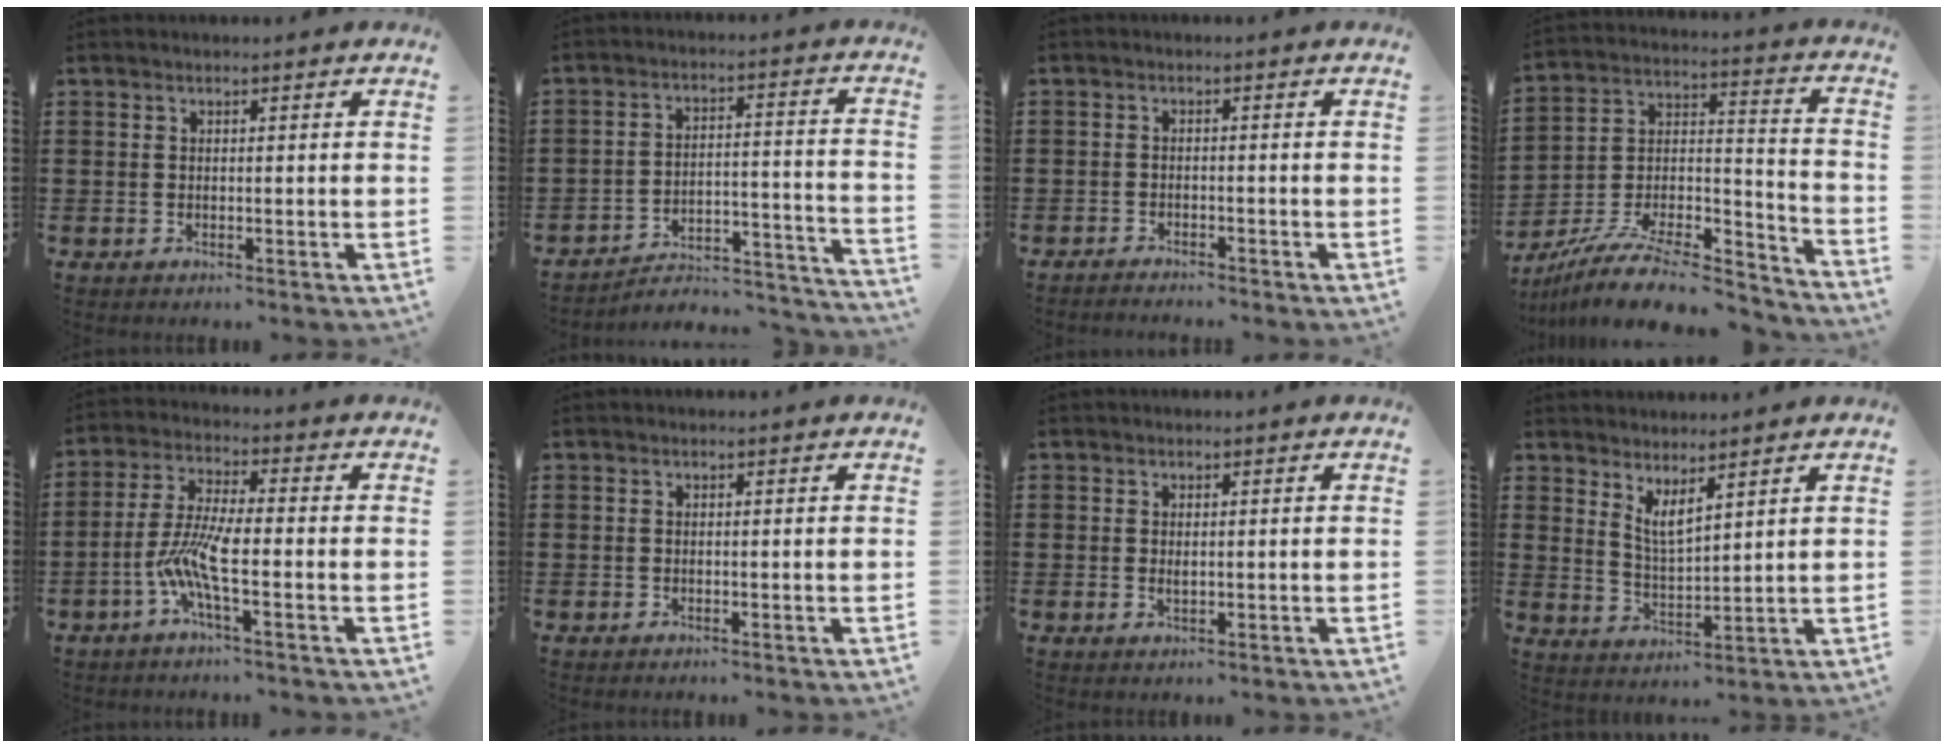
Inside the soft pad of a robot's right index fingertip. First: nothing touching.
{"total": 3.4, "force": [-3.0, 1.0, 1.3], "torque": [-0.032, -0.008, -0.070]}
{"total": 1.4, "force": [-1.4, 0.1, -0.1], "torque": [-0.003, 0.003, -0.030]}
{"total": 11.3, "force": [-9.4, 3.2, 5.5], "torque": [-0.092, 0.024, -0.177]}
{"total": 7.5, "force": [-2.8, 1.5, 6.8], "torque": [-0.163, -0.016, -0.063]}
{"total": 0.0}
{"total": 1.0, "force": [0.1, 0.4, 0.9], "torque": [-0.018, 0.004, -0.001]}
{"total": 3.7, "force": [3.0, 0.6, 2.1], "torque": [-0.050, -0.006, 0.054]}